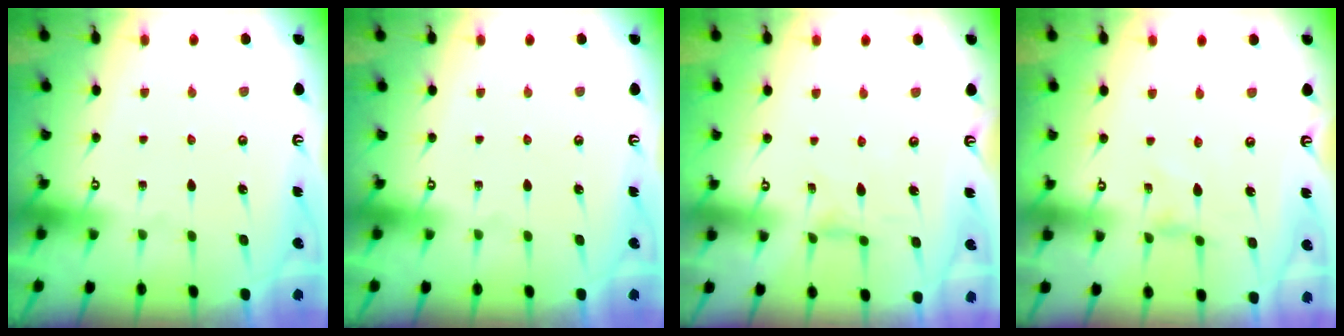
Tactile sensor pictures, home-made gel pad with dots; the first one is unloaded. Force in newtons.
{"total": 0.0}
{"total": 1.4, "press": 1.4, "slide": 0.2}
{"total": 1.0, "press": 1.0, "slide": 0.3}